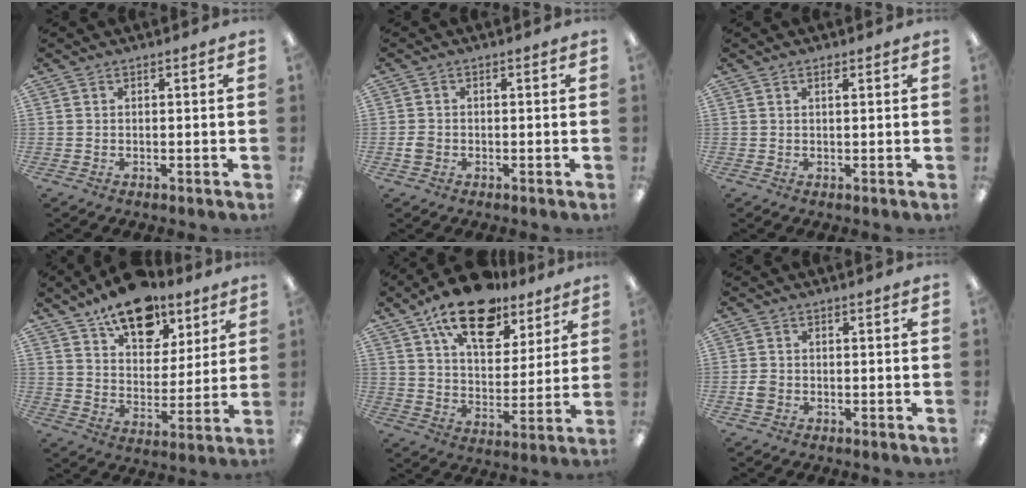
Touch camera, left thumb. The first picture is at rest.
{"total": 1.8, "force": [-0.5, 1.5, 1.0], "torque": [-0.017, 0.003, -0.009]}
{"total": 1.0, "force": [0.8, 0.3, 0.6], "torque": [-0.004, -0.002, 0.012]}
{"total": 15.8, "force": [11.6, 8.1, 7.1], "torque": [-0.098, -0.070, 0.205]}
{"total": 19.0, "force": [12.9, 9.1, 10.6], "torque": [-0.169, -0.063, 0.221]}
{"total": 2.1, "force": [-0.6, 1.7, 1.1], "torque": [-0.019, 0.005, -0.012]}